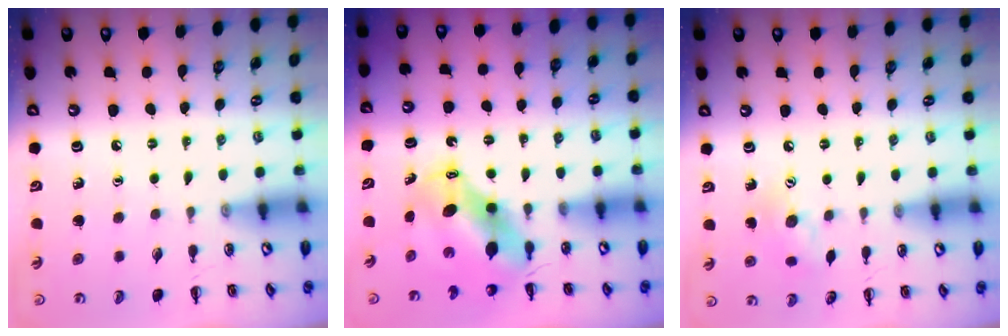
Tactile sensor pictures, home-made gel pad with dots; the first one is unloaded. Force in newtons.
{"total": 7.2, "press": 6.9, "slide": 2.1}
{"total": 8.7, "press": 8.6, "slide": 1.1}